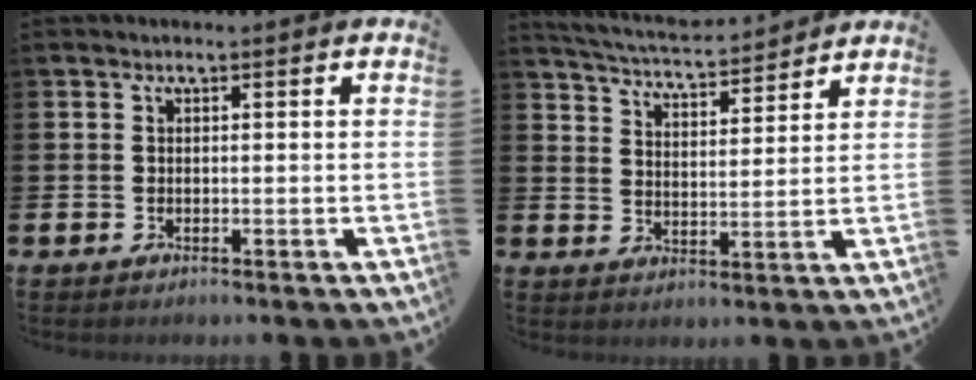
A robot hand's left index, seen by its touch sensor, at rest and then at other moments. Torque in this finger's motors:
{"motor_torque": [0.86, -1.28, 0.13, 0.03]}